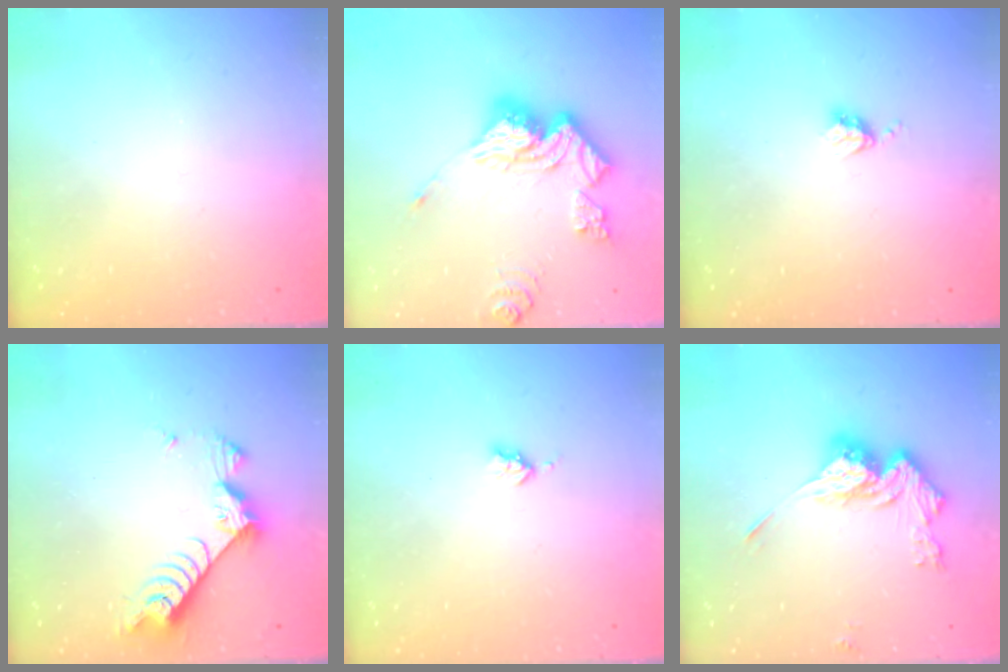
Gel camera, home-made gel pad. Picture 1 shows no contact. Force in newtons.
{"total": 18.6, "press": 18.5, "slide": 1.8}
{"total": 3.8, "press": 3.8, "slide": 0.5}
{"total": 7.7, "press": 7.6, "slide": 1.2}
{"total": 2.7, "press": 2.6, "slide": 0.5}
{"total": 14.5, "press": 14.5, "slide": 0.8}